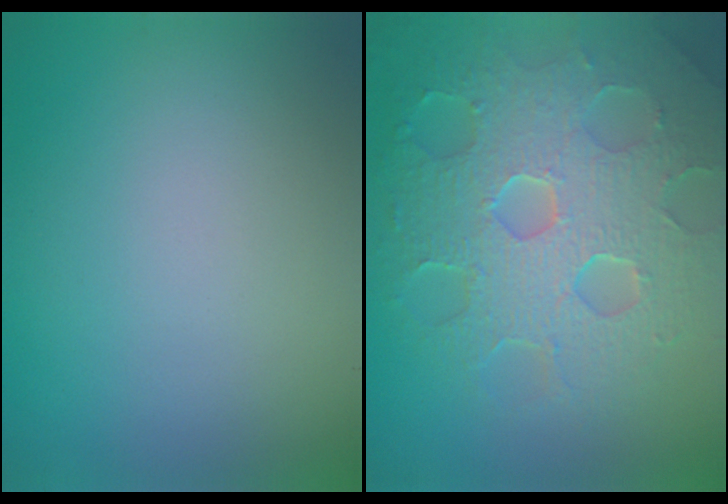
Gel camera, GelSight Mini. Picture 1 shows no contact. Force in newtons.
{"total": 8.8, "press": 6.3, "slide": 6.1}